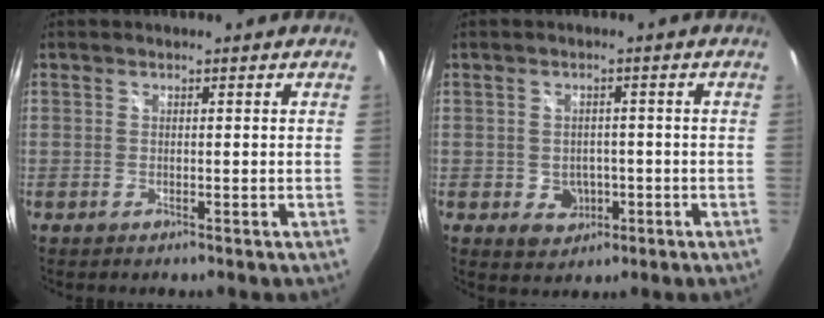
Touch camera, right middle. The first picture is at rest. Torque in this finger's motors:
{"motor_torque": [0.51, -0.32, 0.13, 0.05]}